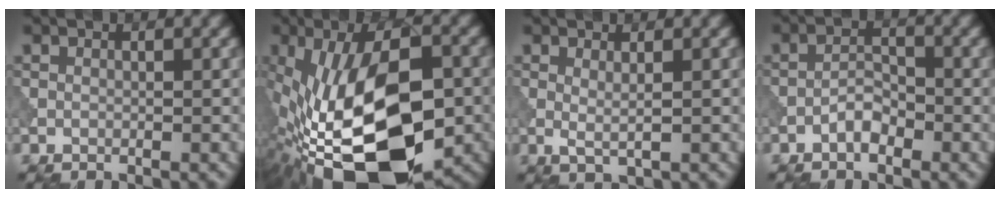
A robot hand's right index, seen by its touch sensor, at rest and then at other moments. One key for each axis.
{"total": 19.3, "fx": -6.0, "fy": 9.4, "fz": 15.7, "tx": -0.280, "ty": -0.009, "tz": -0.090}
{"total": 1.3, "fx": 0.4, "fy": 0.2, "fz": 1.3, "tx": -0.026, "ty": -0.004, "tz": 0.009}
{"total": 2.1, "fx": -1.3, "fy": 0.9, "fz": 1.3, "tx": -0.020, "ty": 0.009, "tz": -0.027}